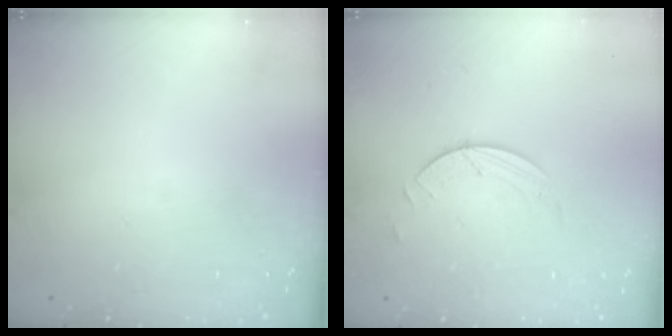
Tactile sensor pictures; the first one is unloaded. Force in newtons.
{"total": 2.0, "press": 2.0, "slide": 0.2}